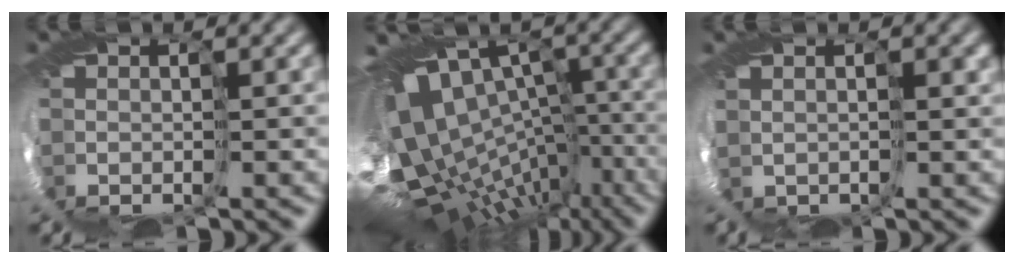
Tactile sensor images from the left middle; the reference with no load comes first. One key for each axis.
{"total": 13.6, "fx": -3.0, "fy": 8.8, "fz": 9.9, "tx": -0.186, "ty": 0.023, "tz": 0.002}
{"total": 0.7, "fx": 0.6, "fy": 0.1, "fz": 0.2, "tx": 0.000, "ty": 0.011, "tz": 0.016}